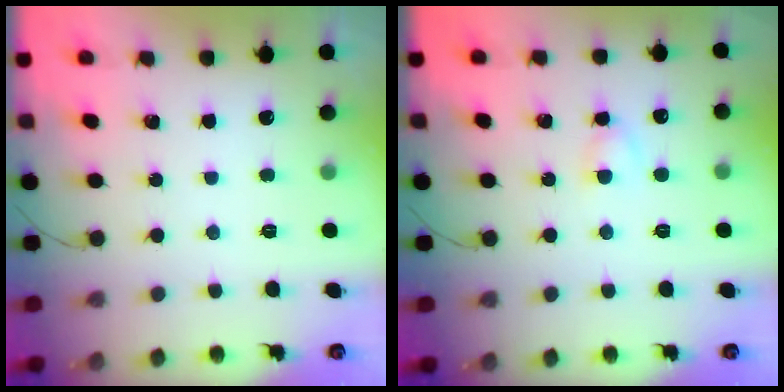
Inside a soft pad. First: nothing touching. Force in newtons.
{"total": 2.9, "press": 2.7, "slide": 1.0}